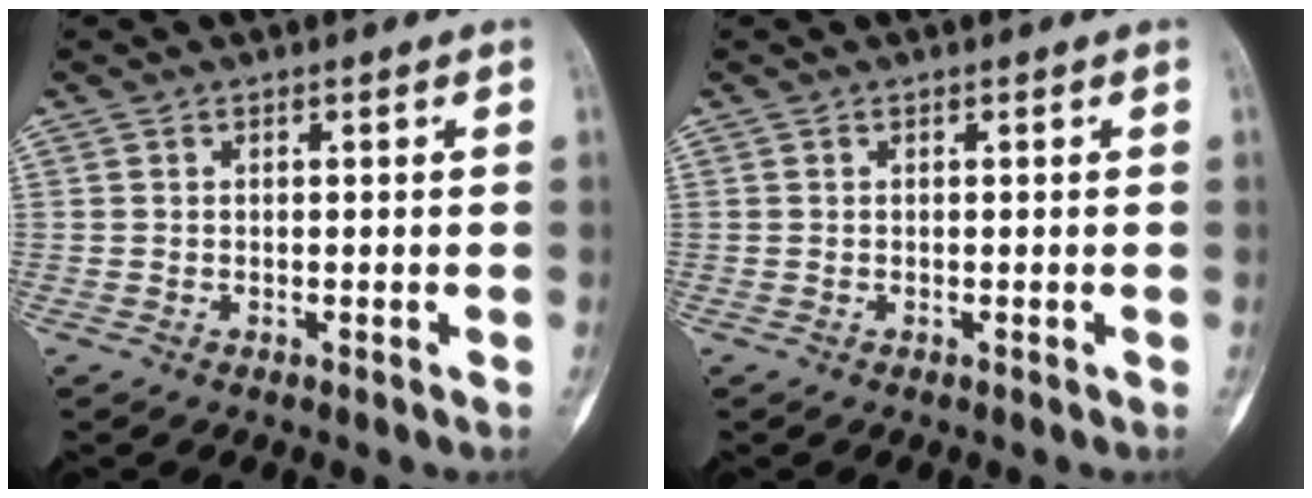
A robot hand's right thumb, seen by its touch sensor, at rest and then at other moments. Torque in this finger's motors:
{"motor_torque": [0.47, 0.34, 0.21, -0.03, -0.01]}